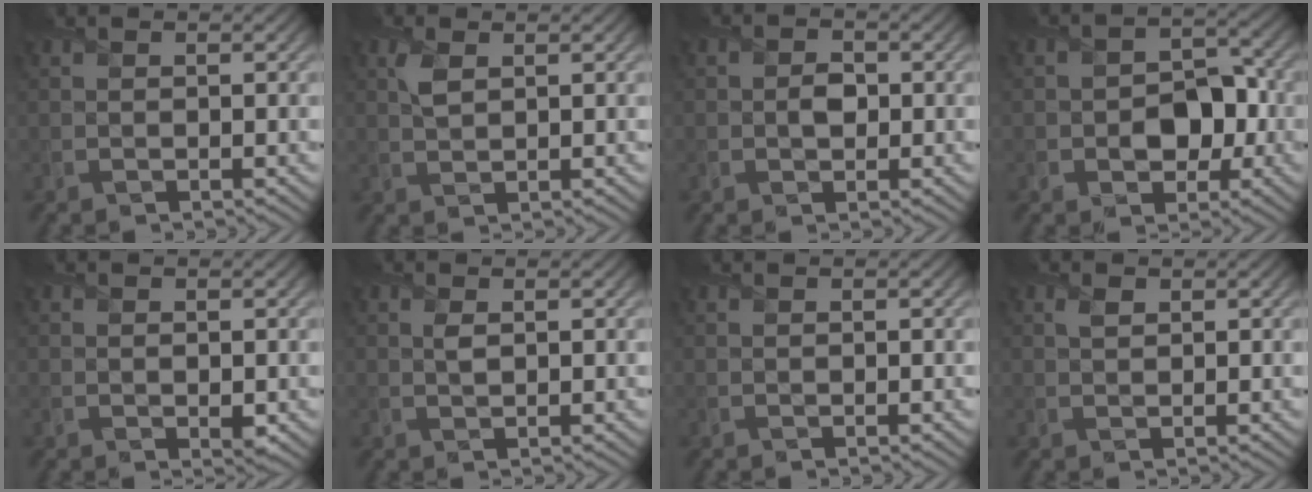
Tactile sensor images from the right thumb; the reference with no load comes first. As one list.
[{"total": 2.1, "force": [0.9, 1.0, 1.5], "torque": [-0.041, 0.001, 0.022]}, {"total": 1.9, "force": [-0.1, 1.5, 1.2], "torque": [-0.021, 0.001, -0.005]}, {"total": 5.6, "force": [-1.3, 4.2, 3.5], "torque": [-0.035, -0.002, -0.030]}, {"total": 1.2, "force": [-0.2, 0.7, 0.9], "torque": [-0.014, -0.004, -0.001]}, {"total": 0.9, "force": [0.5, 0.3, 0.7], "torque": [-0.018, 0.002, 0.010]}, {"total": 0.0}, {"total": 0.9, "force": [0.5, 0.6, 0.5], "torque": [-0.013, -0.002, 0.011]}]